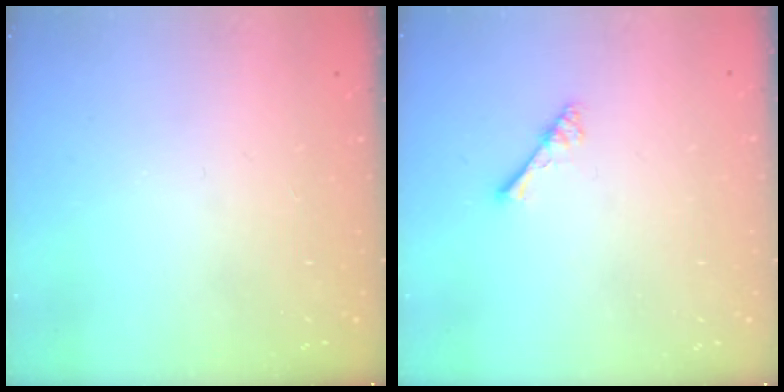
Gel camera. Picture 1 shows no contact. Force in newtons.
{"total": 2.8, "press": 2.8, "slide": 0.4}